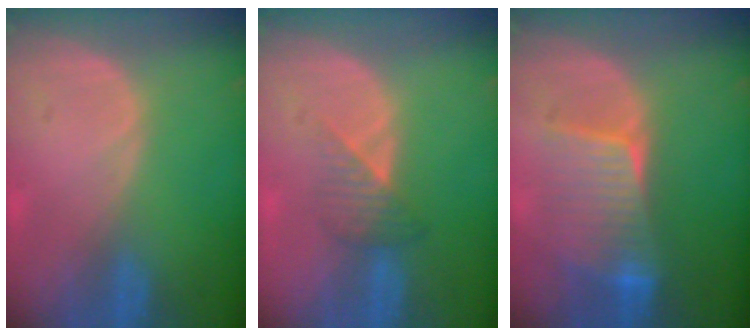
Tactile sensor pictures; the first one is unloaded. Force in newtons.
{"total": 3.3, "press": 3.2, "slide": 1.0}
{"total": 6.8, "press": 6.8, "slide": 0.5}